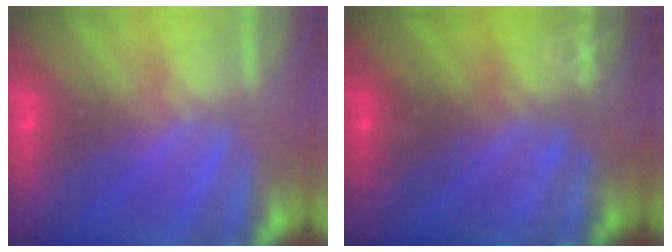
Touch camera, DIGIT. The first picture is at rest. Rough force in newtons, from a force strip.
{"total": 3.0}